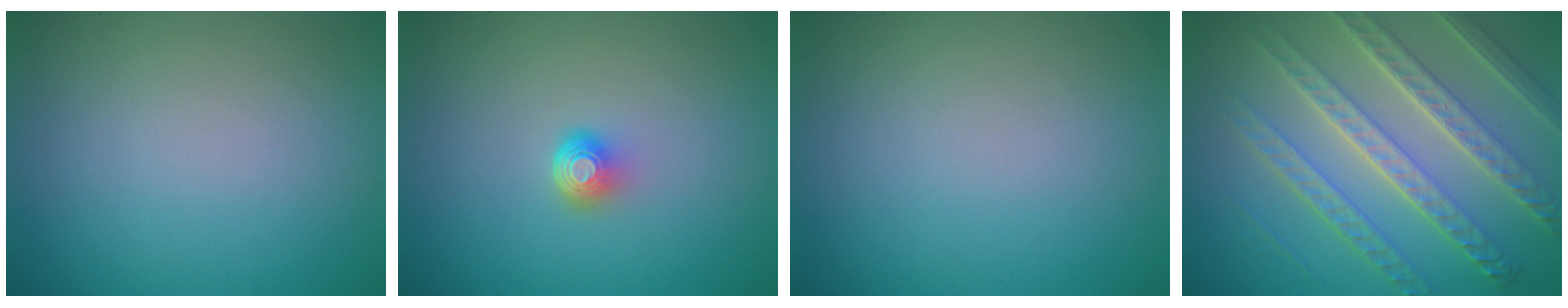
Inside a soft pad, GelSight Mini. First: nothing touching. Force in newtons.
{"total": 2.0, "press": 1.3, "slide": 1.6}
{"total": 0.0}
{"total": 8.4, "press": 6.2, "slide": 5.8}